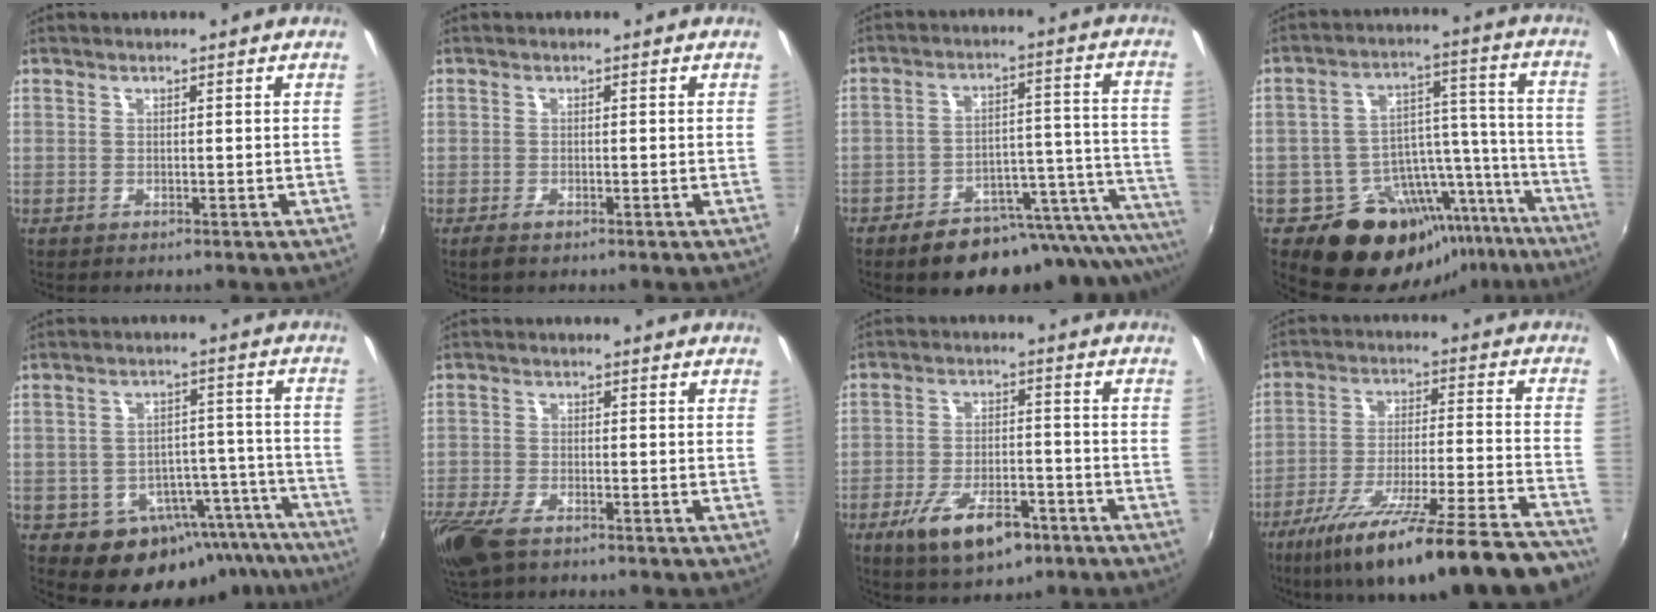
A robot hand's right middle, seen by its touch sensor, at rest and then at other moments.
{"total": 1.7, "force": [-1.2, 0.7, 0.9], "torque": [-0.020, -0.006, -0.023]}
{"total": 23.6, "force": [-20.2, 7.0, 10.0], "torque": [-0.109, 0.016, -0.266]}
{"total": 19.1, "force": [-14.5, 11.3, 5.4], "torque": [-0.097, 0.072, -0.188]}
{"total": 16.1, "force": [-11.3, 10.0, 5.6], "torque": [-0.090, 0.043, -0.122]}
{"total": 9.1, "force": [-6.2, 3.5, 5.6], "torque": [-0.147, -0.033, -0.123]}
{"total": 11.9, "force": [-6.9, 5.0, 8.3], "torque": [-0.170, -0.014, -0.111]}
{"total": 27.1, "force": [-22.6, 1.9, 14.8], "torque": [-0.245, -0.073, -0.333]}